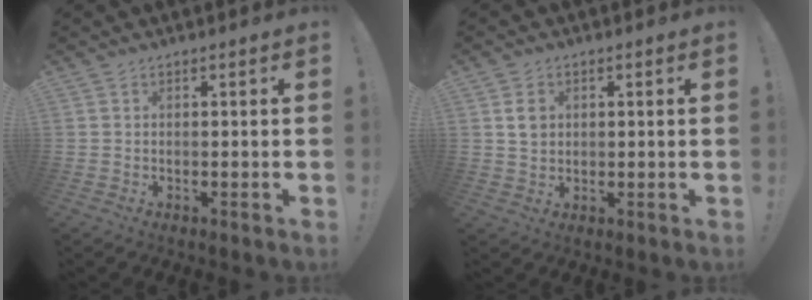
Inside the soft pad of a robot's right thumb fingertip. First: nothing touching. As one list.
[{"total": 3.9, "force": [1.1, 3.2, 1.9], "torque": [-0.020, -0.001, 0.018]}]